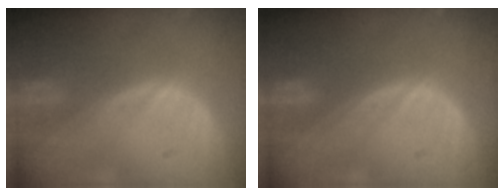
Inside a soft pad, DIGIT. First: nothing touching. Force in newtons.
{"total": 0.0}